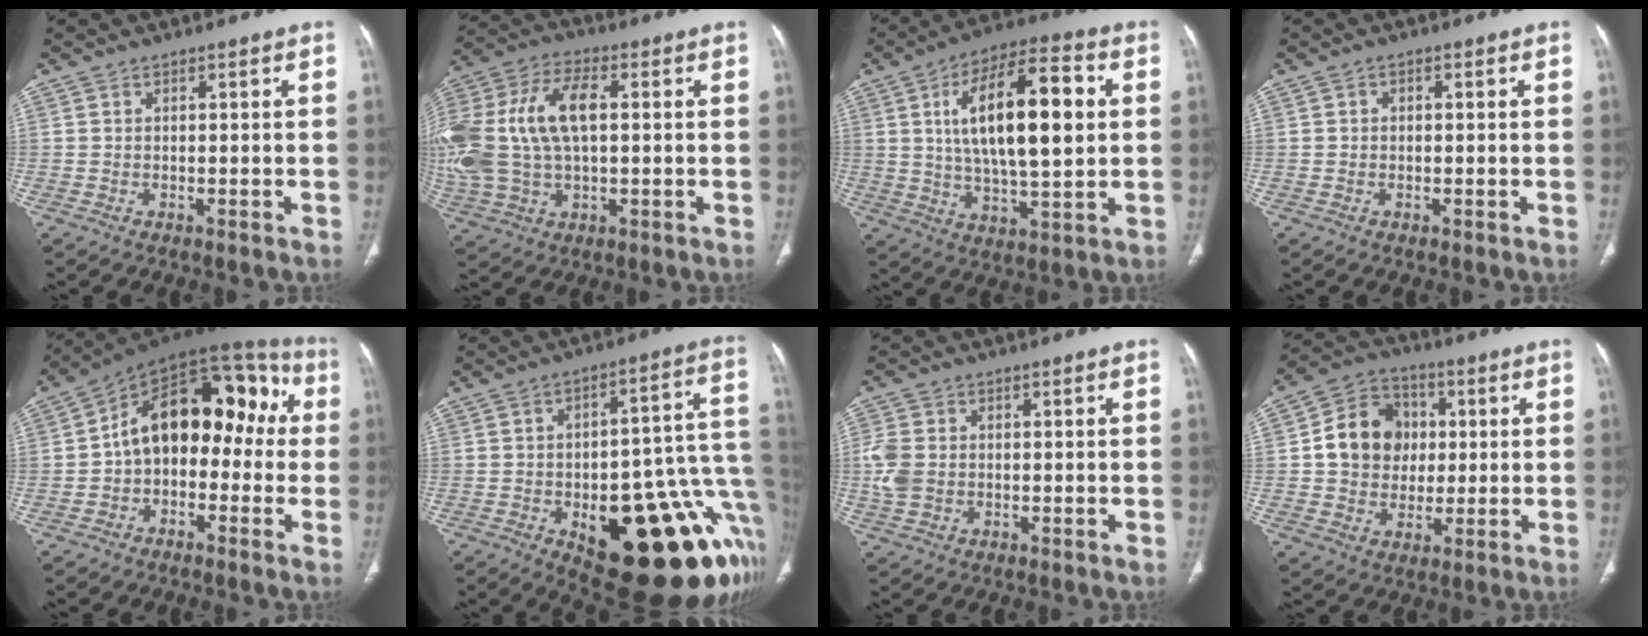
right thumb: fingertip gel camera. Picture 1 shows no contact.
{"total": 22.7, "force": [2.4, 13.1, 18.4], "torque": [-0.434, 0.022, 0.048]}
{"total": 20.0, "force": [3.7, 7.6, 18.1], "torque": [-0.291, 0.008, 0.059]}
{"total": 0.6, "force": [0.0, 0.5, 0.3], "torque": [-0.003, 0.002, -0.004]}
{"total": 18.4, "force": [0.1, 11.6, 14.2], "torque": [-0.160, 0.064, -0.014]}
{"total": 29.3, "force": [-10.0, 12.0, 24.8], "torque": [-0.233, 0.054, -0.119]}
{"total": 5.4, "force": [-0.3, 4.1, 3.4], "torque": [-0.087, 0.006, -0.004]}
{"total": 12.9, "force": [1.4, 11.1, 6.4], "torque": [-0.078, 0.014, 0.021]}